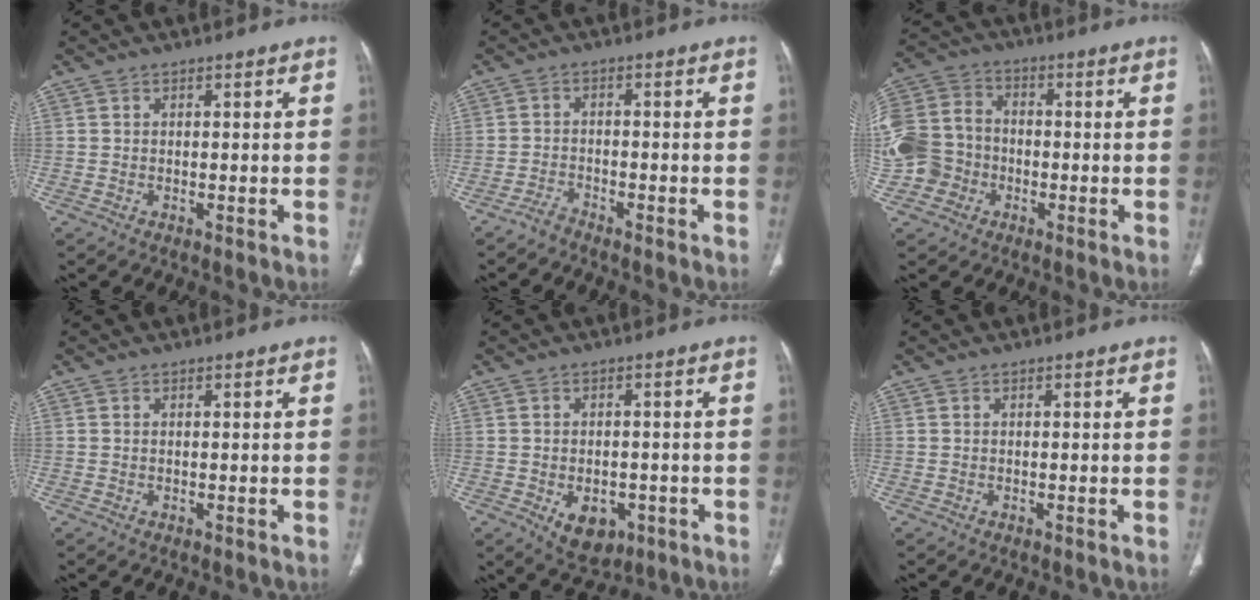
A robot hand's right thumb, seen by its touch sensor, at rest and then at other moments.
{"total": 2.3, "force": [-2.2, 0.3, 0.5], "torque": [-0.016, 0.006, -0.045]}
{"total": 14.6, "force": [-3.3, 12.8, 6.4], "torque": [-0.142, 0.042, -0.059]}
{"total": 0.0}
{"total": 6.5, "force": [-2.3, 4.2, 4.4], "torque": [-0.055, 0.007, -0.018]}
{"total": 0.0}